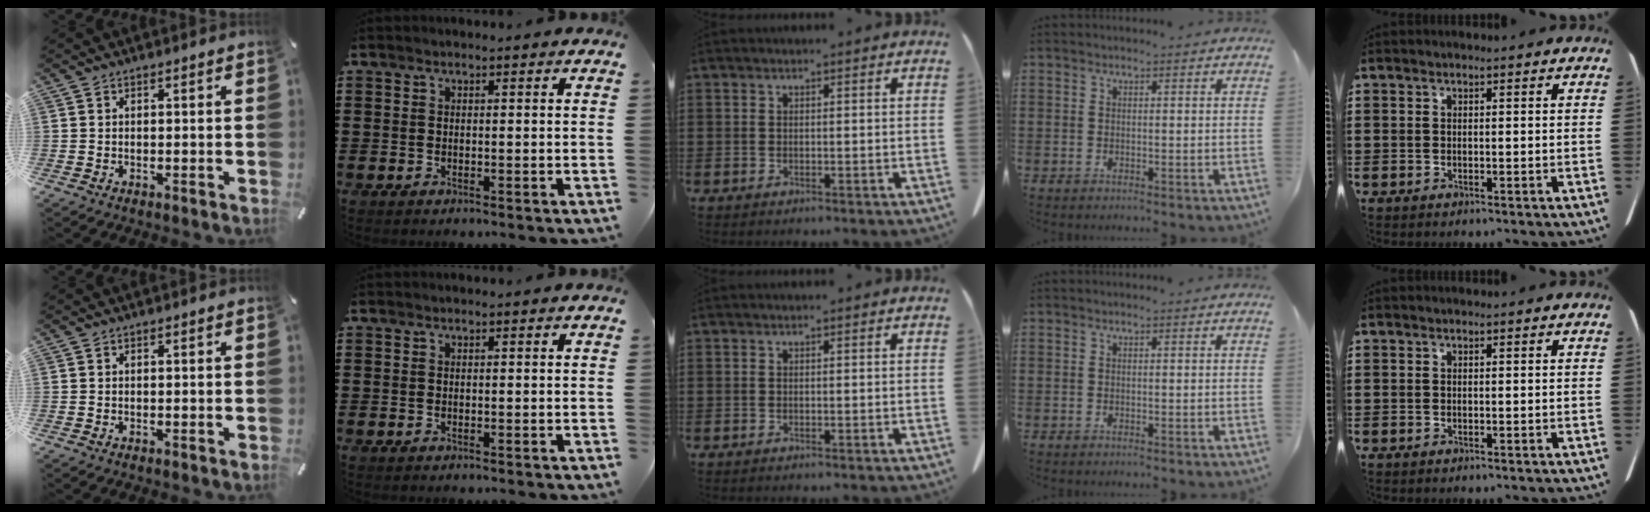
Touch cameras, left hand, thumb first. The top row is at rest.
{}